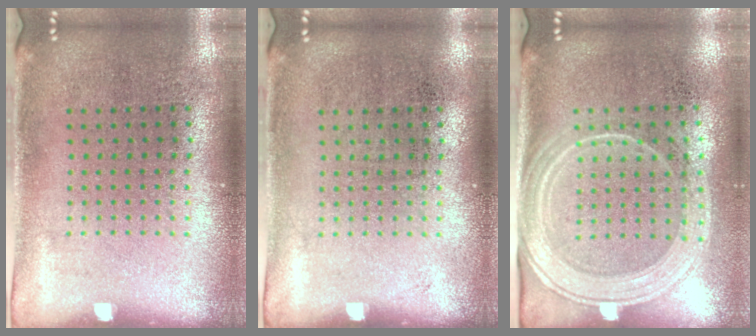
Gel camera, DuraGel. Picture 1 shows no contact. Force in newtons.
{"total": 0.0}
{"total": 2.1, "press": 1.9, "slide": 1.0}